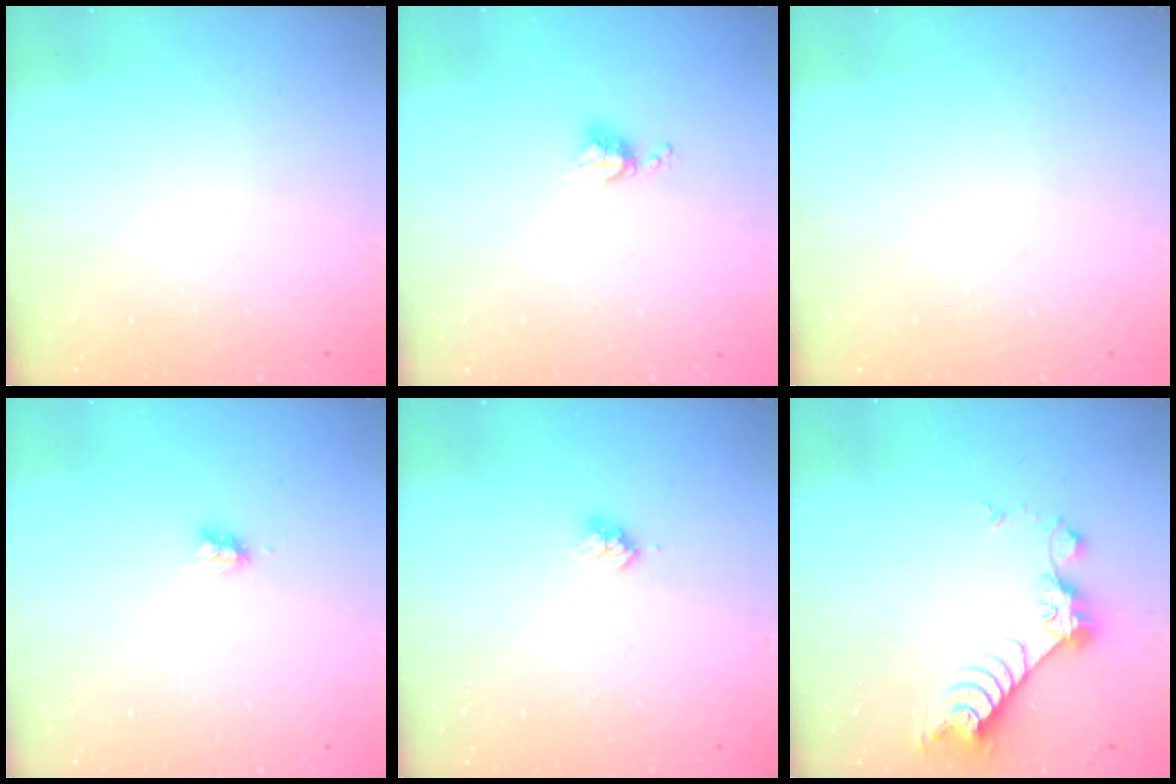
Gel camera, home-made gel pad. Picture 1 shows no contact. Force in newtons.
{"total": 4.2, "press": 4.2, "slide": 0.5}
{"total": 0.0}
{"total": 3.7, "press": 3.7, "slide": 0.1}
{"total": 2.9, "press": 2.9, "slide": 0.4}
{"total": 9.0, "press": 9.0, "slide": 0.6}